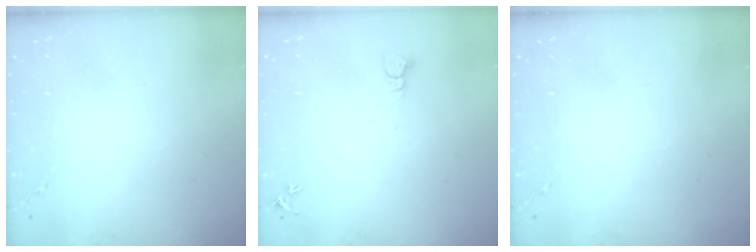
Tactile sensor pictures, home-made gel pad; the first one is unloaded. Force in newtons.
{"total": 3.7, "press": 3.7, "slide": 0.1}
{"total": 0.0}